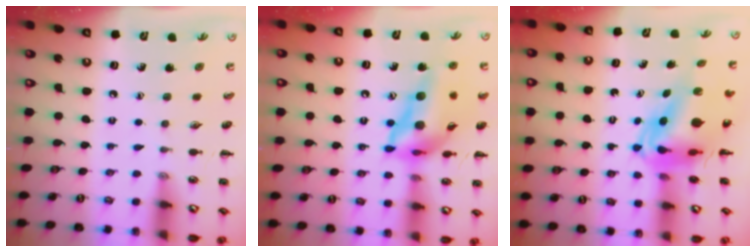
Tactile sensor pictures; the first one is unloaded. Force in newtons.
{"total": 18.9, "press": 18.3, "slide": 4.9}
{"total": 7.9, "press": 7.5, "slide": 2.6}